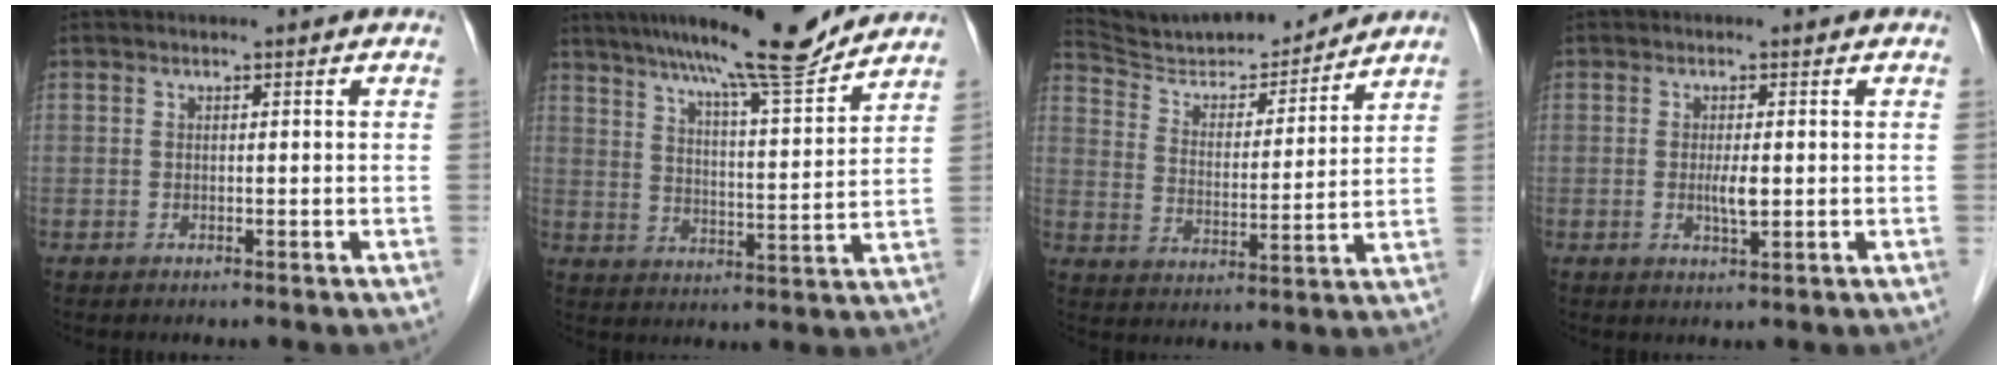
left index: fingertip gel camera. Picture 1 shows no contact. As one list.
[{"total": 14.7, "force": [12.6, 0.4, 7.6], "torque": [-0.120, 0.001, 0.190]}, {"total": 14.8, "force": [14.2, 1.7, 3.8], "torque": [-0.070, -0.002, 0.235]}, {"total": 2.5, "force": [-0.1, 0.4, 2.4], "torque": [-0.049, -0.004, 0.000]}]